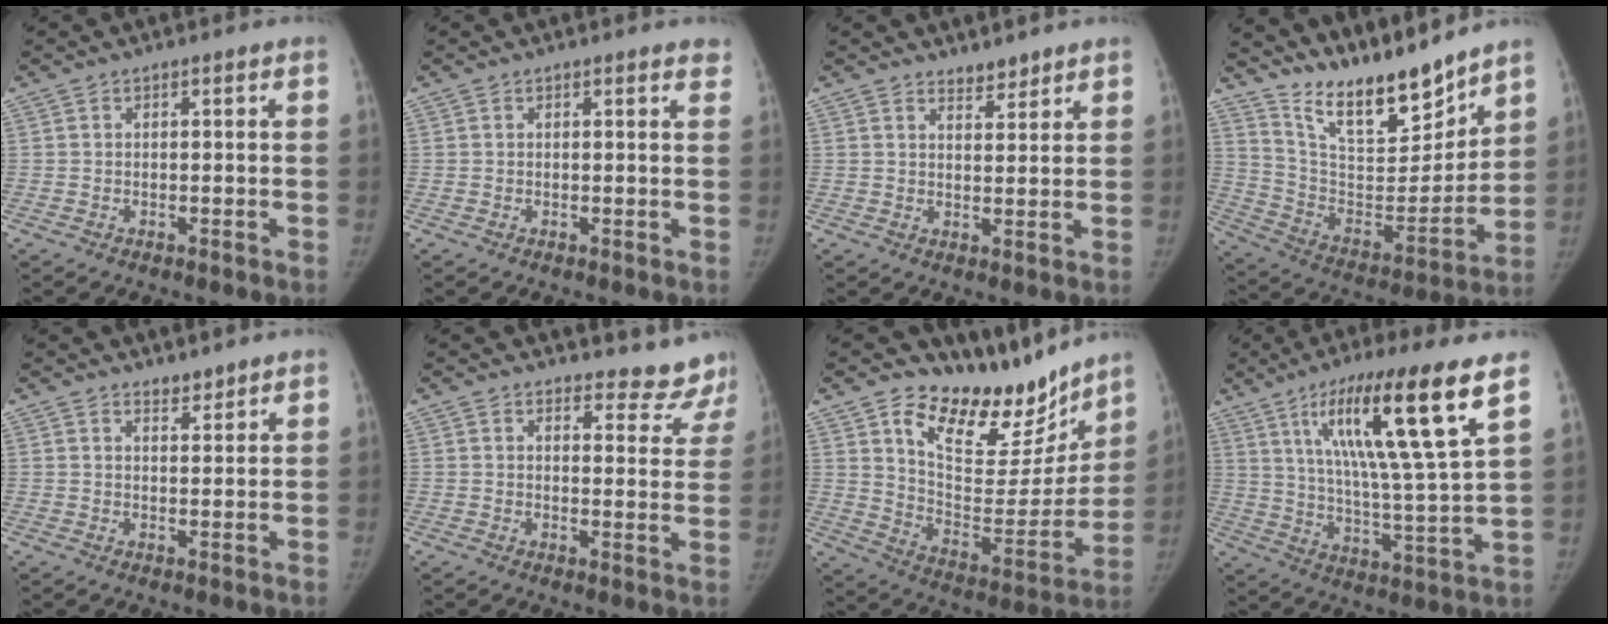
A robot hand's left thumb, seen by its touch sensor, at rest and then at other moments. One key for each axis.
{"total": 1.7, "fx": 1.4, "fy": 0.5, "fz": 0.8, "tx": -0.002, "ty": -0.003, "tz": 0.009}
{"total": 3.0, "fx": 2.7, "fy": 1.0, "fz": 0.7, "tx": 0.003, "ty": -0.023, "tz": 0.043}
{"total": 19.0, "fx": 16.4, "fy": 4.8, "fz": 8.2, "tx": -0.094, "ty": -0.108, "tz": 0.294}
{"total": 2.4, "fx": 2.3, "fy": 0.8, "fz": 0.5, "tx": 0.004, "ty": -0.019, "tz": 0.035}
{"total": 10.0, "fx": 9.6, "fy": 2.7, "fz": 0.3, "tx": 0.040, "ty": -0.082, "tz": 0.090}
{"total": 20.0, "fx": 15.7, "fy": 9.0, "fz": 8.5, "tx": -0.054, "ty": -0.113, "tz": 0.253}
{"total": 20.4, "fx": 10.5, "fy": 1.8, "fz": 17.4, "tx": -0.280, "ty": -0.046, "tz": 0.176}